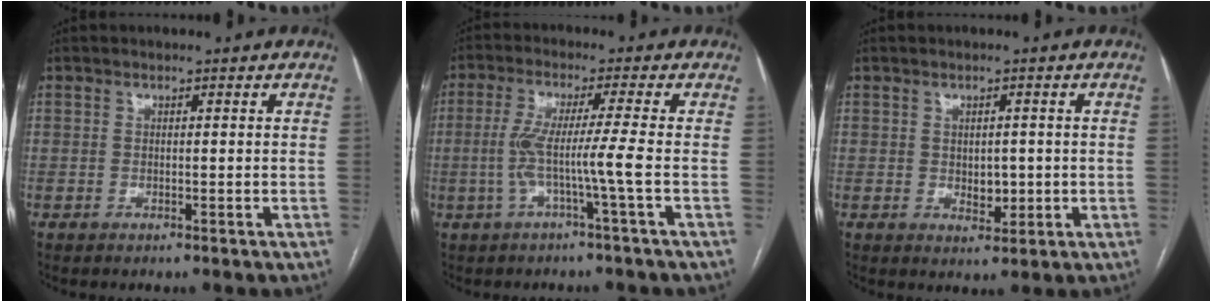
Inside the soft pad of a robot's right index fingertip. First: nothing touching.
{"total": 6.3, "force": [-1.5, -1.4, 6.0], "torque": [-0.125, 0.007, -0.028]}
{"total": 3.0, "force": [-0.2, 2.0, 2.2], "torque": [-0.027, -0.002, 0.006]}